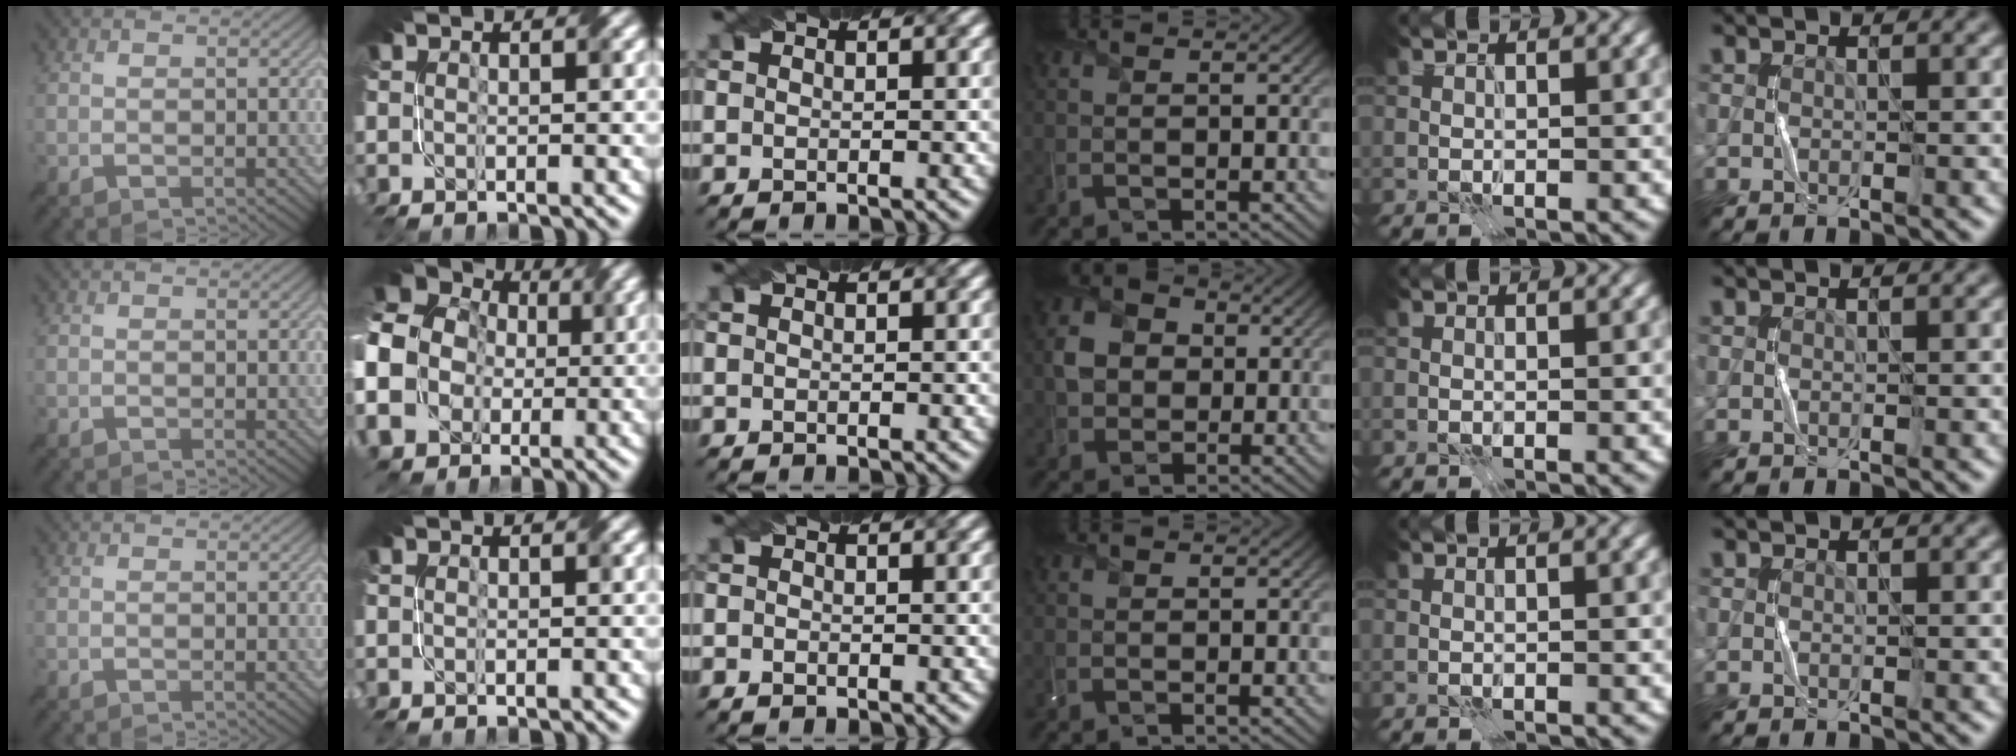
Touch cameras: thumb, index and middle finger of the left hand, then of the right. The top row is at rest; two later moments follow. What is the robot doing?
{"motion": "fold", "object": "bubble wrap"}